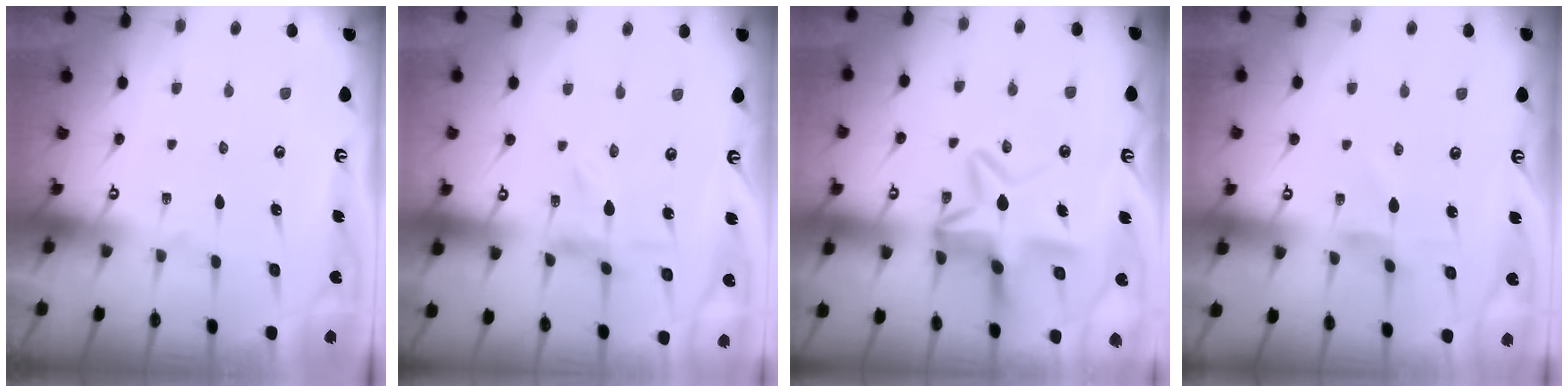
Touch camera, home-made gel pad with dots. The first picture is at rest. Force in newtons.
{"total": 0.7, "press": 0.7, "slide": 0.2}
{"total": 10.5, "press": 10.4, "slide": 1.3}
{"total": 1.7, "press": 1.7, "slide": 0.4}